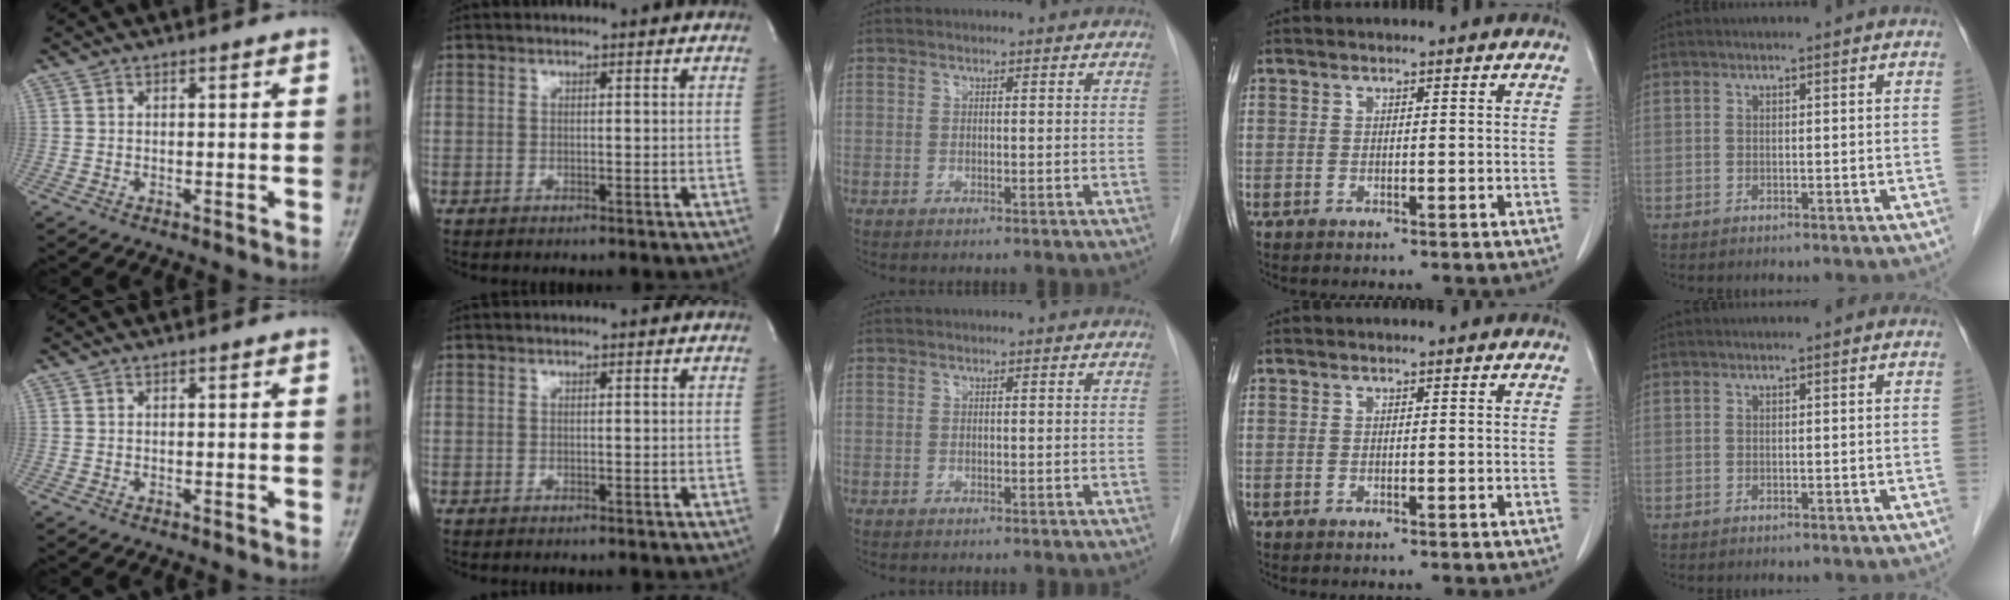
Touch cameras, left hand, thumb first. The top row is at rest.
{}